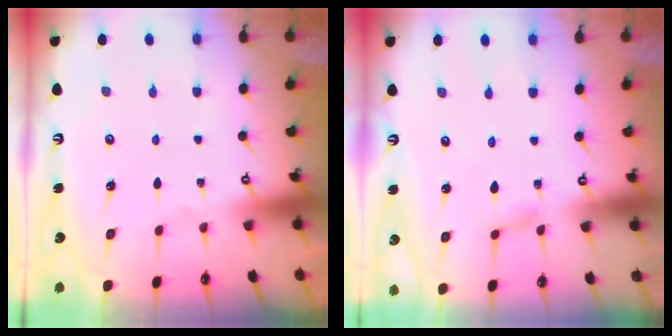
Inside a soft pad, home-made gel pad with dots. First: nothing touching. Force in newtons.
{"total": 2.0, "press": 1.9, "slide": 0.3}